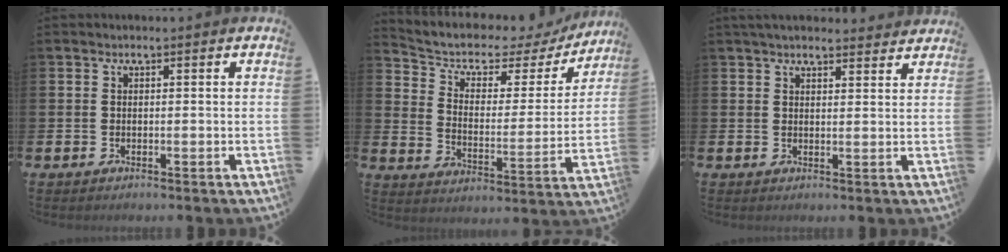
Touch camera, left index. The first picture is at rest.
{"total": 5.3, "force": [4.2, 2.8, 1.7], "torque": [-0.065, -0.029, 0.063]}
{"total": 3.5, "force": [3.4, 0.6, 0.8], "torque": [-0.021, -0.012, 0.062]}